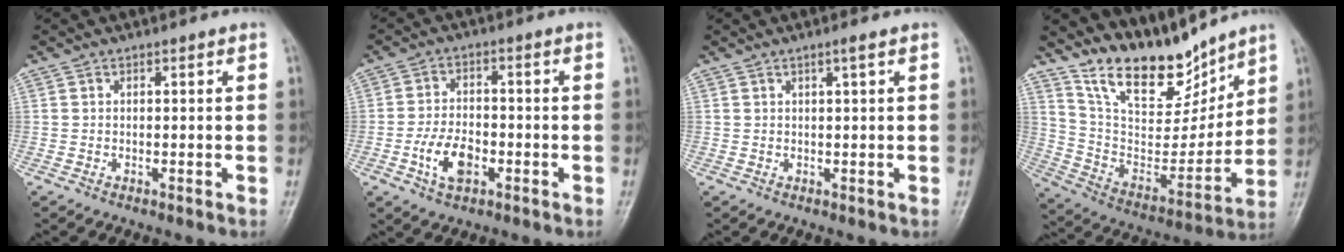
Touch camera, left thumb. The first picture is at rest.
{"total": 7.2, "force": [-2.6, 4.2, 5.2], "torque": [-0.092, 0.013, -0.050]}
{"total": 1.4, "force": [0.7, -0.1, 1.1], "torque": [-0.021, -0.003, 0.014]}
{"total": 17.7, "force": [14.6, 6.5, 7.6], "torque": [-0.087, -0.082, 0.270]}